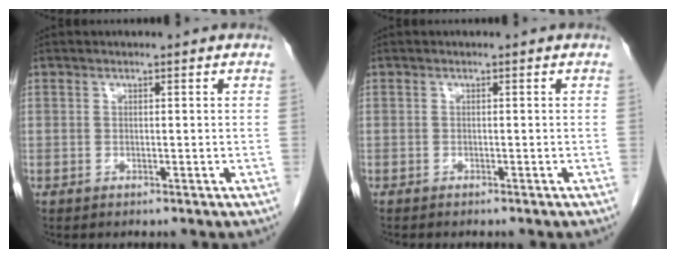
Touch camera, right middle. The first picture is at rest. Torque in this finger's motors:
{"motor_torque": [1.11, -0.97, 0.05, 0.02]}